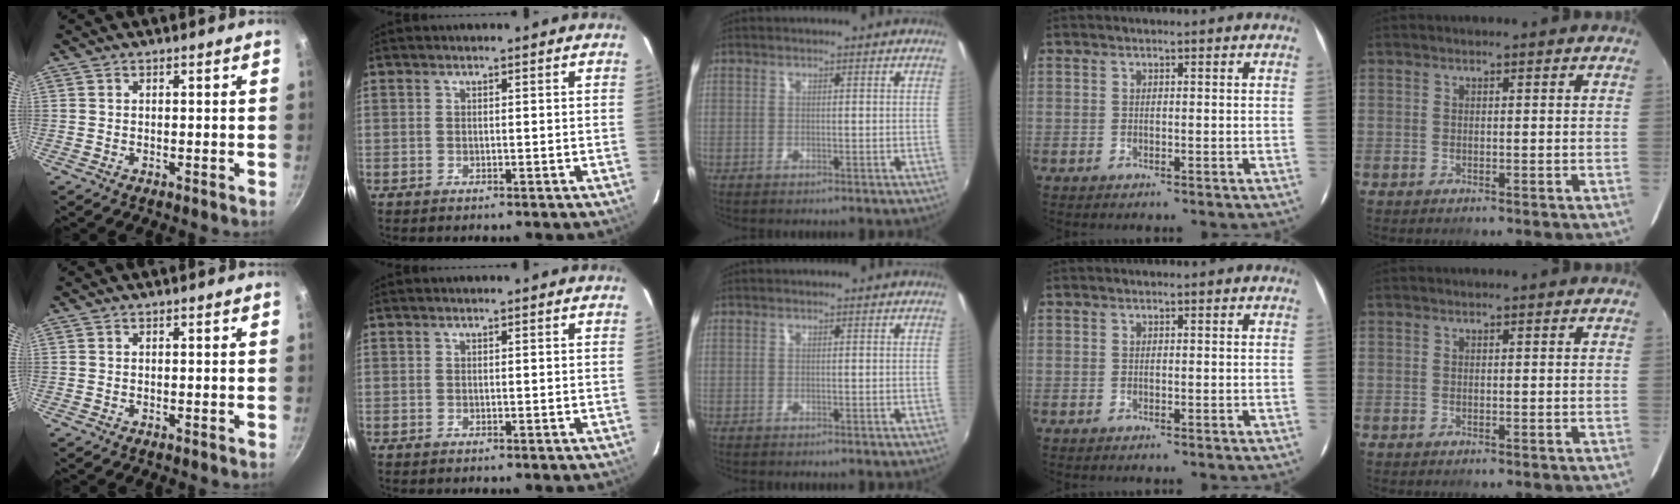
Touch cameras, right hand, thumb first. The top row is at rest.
{}